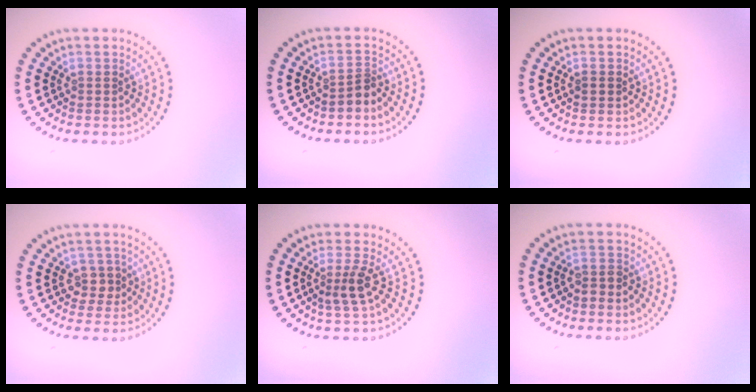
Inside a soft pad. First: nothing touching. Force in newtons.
{"total": 1.7, "press": 1.2, "slide": 1.1}
{"total": 0.9, "press": 0.9, "slide": 0.0}
{"total": 1.7, "press": 1.5, "slide": 0.8}
{"total": 2.4, "press": 1.8, "slide": 1.6}
{"total": 1.3, "press": 1.2, "slide": 0.6}